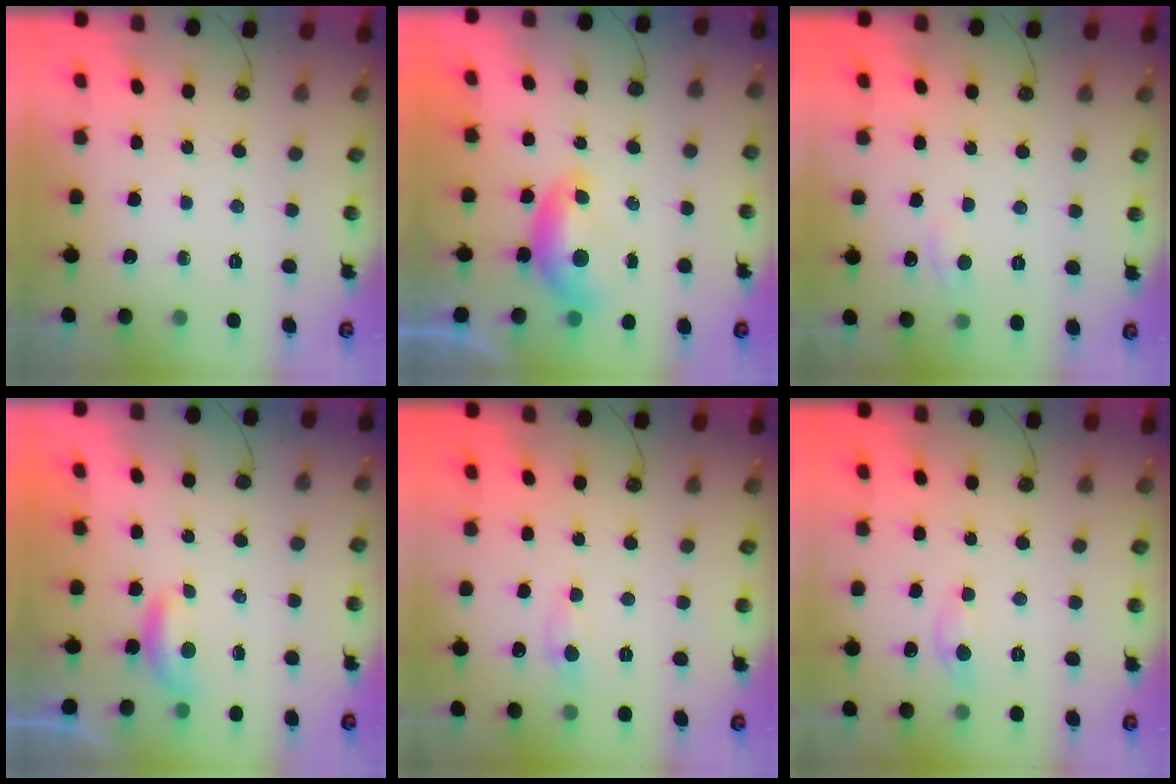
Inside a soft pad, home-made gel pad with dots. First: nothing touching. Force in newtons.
{"total": 0.6, "press": 0.5, "slide": 0.3}
{"total": 1.4, "press": 1.2, "slide": 0.6}
{"total": 1.5, "press": 1.4, "slide": 0.4}
{"total": 0.9, "press": 0.8, "slide": 0.4}
{"total": 1.2, "press": 1.2, "slide": 0.2}